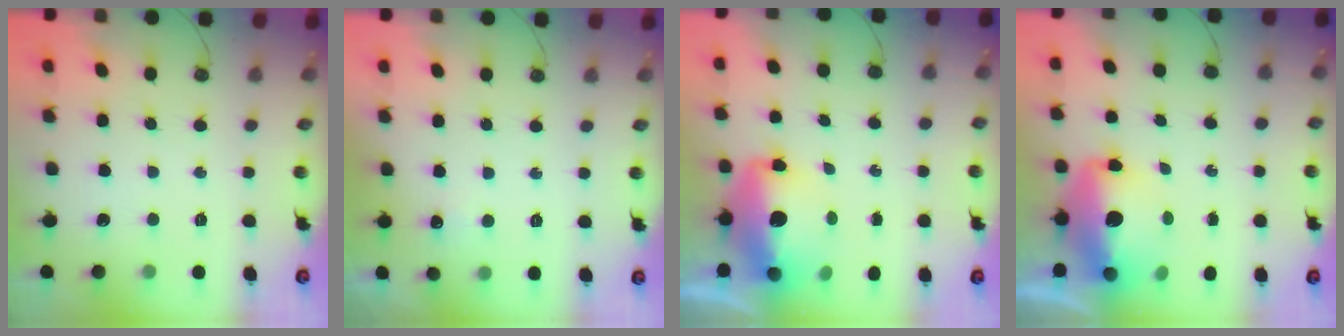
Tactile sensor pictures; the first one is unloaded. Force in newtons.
{"total": 3.9, "press": 3.8, "slide": 0.9}
{"total": 16.5, "press": 16.4, "slide": 1.6}
{"total": 16.5, "press": 16.4, "slide": 1.6}